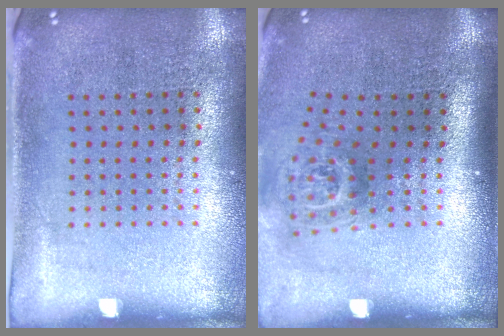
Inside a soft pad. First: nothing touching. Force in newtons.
{"total": 1.9, "press": 1.2, "slide": 1.4}